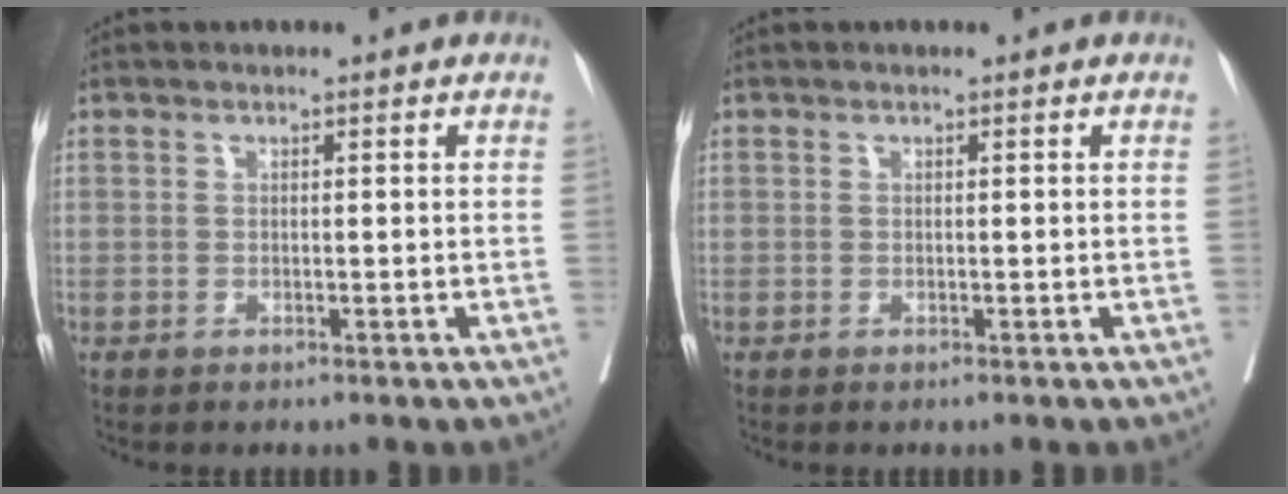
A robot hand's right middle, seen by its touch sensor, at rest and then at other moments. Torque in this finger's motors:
{"motor_torque": [-0.05, -0.11, -0.03, 0.00]}